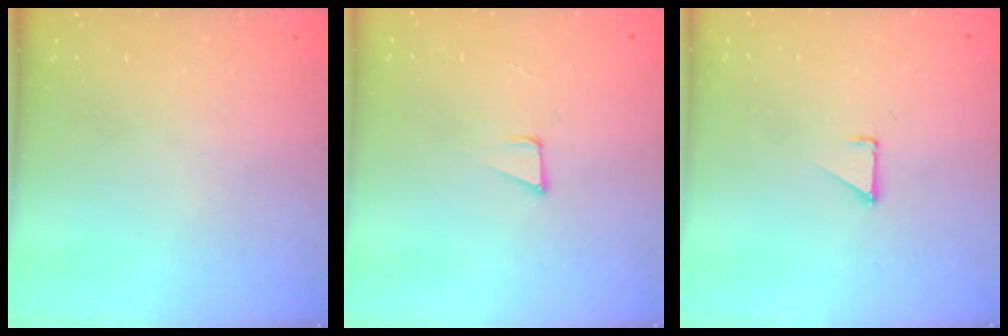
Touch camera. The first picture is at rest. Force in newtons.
{"total": 3.1, "press": 1.7, "slide": 2.6}
{"total": 1.0, "press": 1.0, "slide": 0.1}